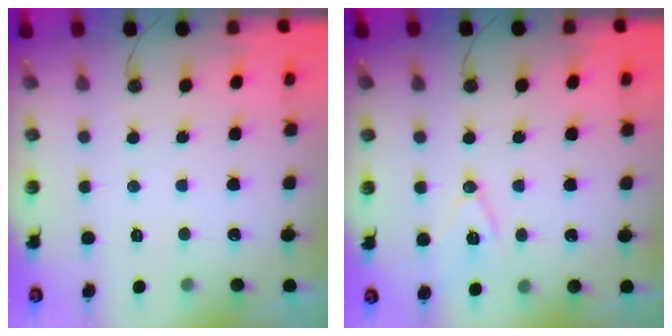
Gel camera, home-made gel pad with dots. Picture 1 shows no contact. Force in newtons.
{"total": 9.2, "press": 8.5, "slide": 3.6}